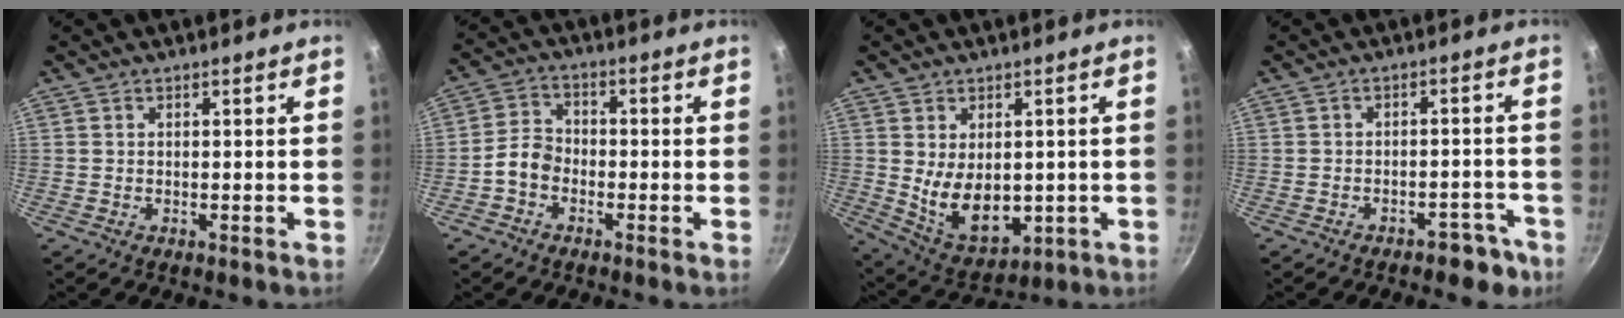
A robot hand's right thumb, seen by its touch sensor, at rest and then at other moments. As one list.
[{"total": 4.9, "force": [-2.2, 3.5, 2.5], "torque": [-0.034, 0.031, -0.052]}, {"total": 11.4, "force": [0.0, 7.5, 8.6], "torque": [-0.118, -0.024, 0.032]}, {"total": 5.6, "force": [-3.8, 3.2, 2.6], "torque": [-0.001, 0.049, -0.027]}]